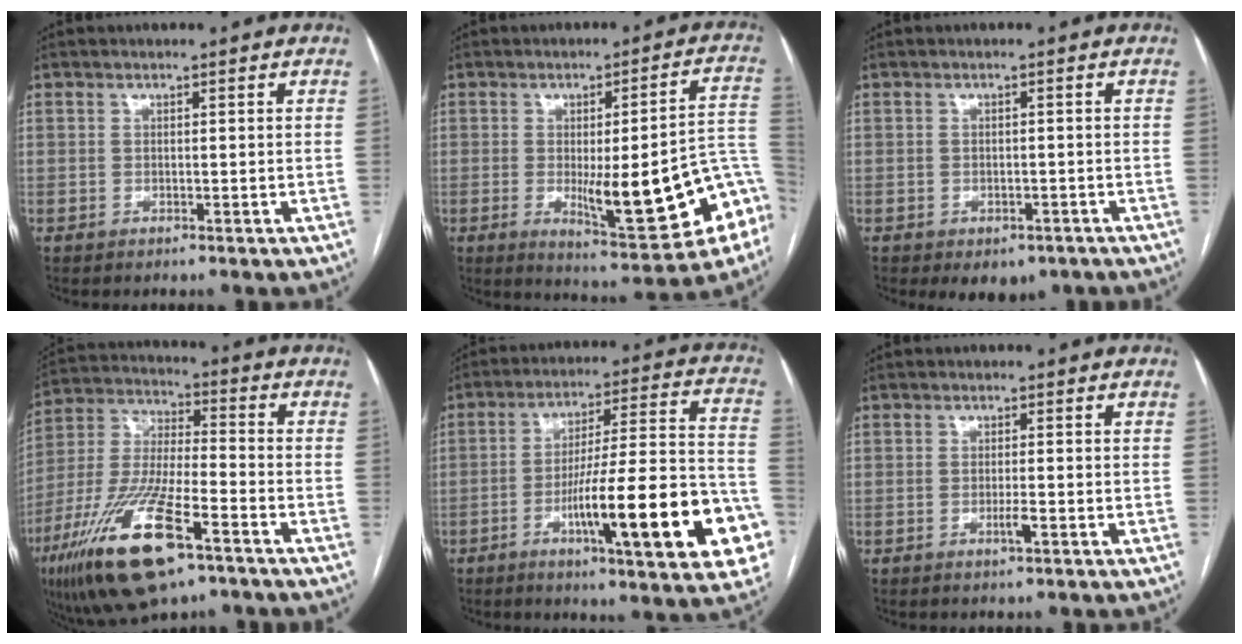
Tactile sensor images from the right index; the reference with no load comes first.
{"total": 18.4, "force": [-5.1, 3.4, 17.4], "torque": [-0.159, 0.015, -0.048]}
{"total": 5.5, "force": [-3.9, 3.2, 2.3], "torque": [-0.015, 0.002, -0.045]}
{"total": 19.8, "force": [-10.7, 5.4, 15.7], "torque": [-0.353, -0.029, -0.190]}
{"total": 23.1, "force": [-8.4, 2.3, 21.4], "torque": [-0.259, 0.006, -0.117]}
{"total": 1.7, "force": [-0.6, 0.0, 1.5], "torque": [-0.030, -0.002, -0.010]}